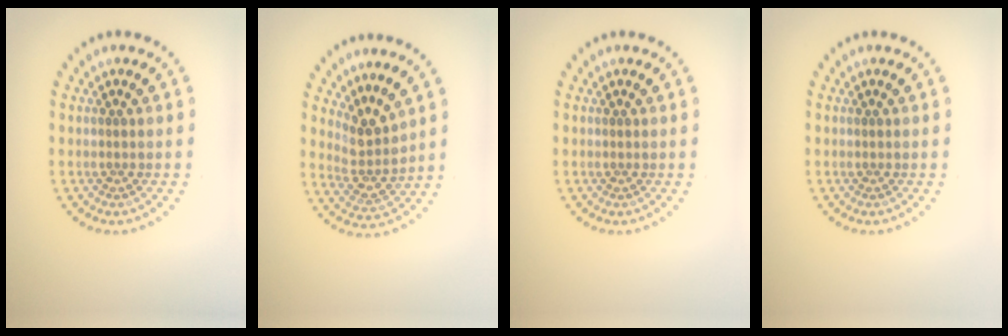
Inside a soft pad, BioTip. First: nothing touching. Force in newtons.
{"total": 3.0, "press": 2.3, "slide": 2.0}
{"total": 0.0}
{"total": 0.0}